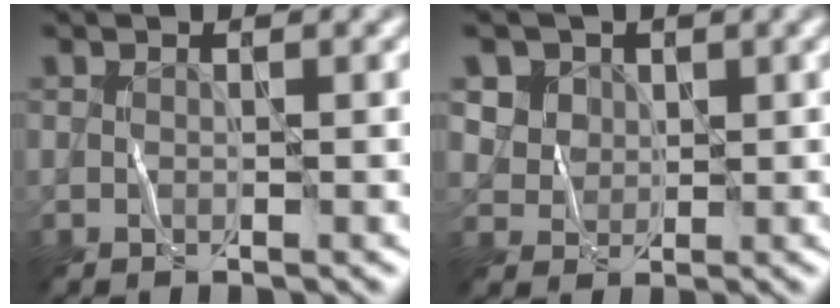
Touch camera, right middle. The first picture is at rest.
{"total": 5.3, "force": [2.6, 4.2, 1.9], "torque": [-0.049, 0.005, 0.046]}